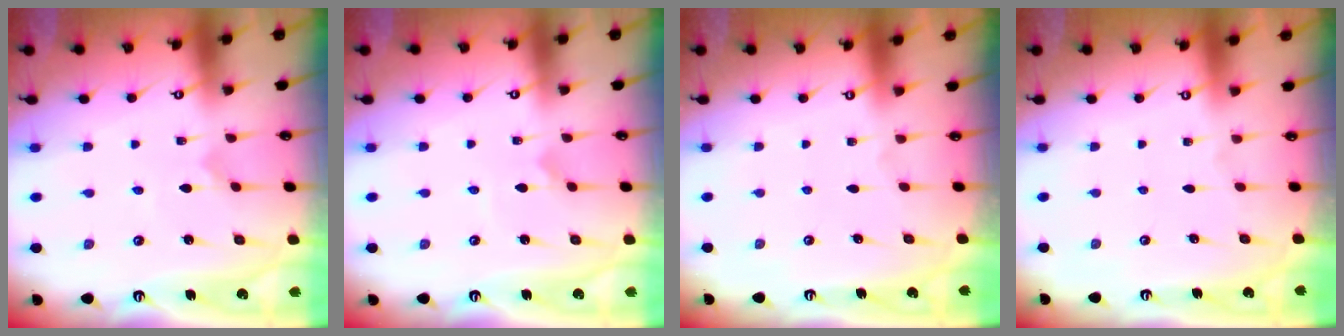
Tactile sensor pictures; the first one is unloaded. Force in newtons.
{"total": 1.7, "press": 1.7, "slide": 0.2}
{"total": 0.0}
{"total": 0.0}